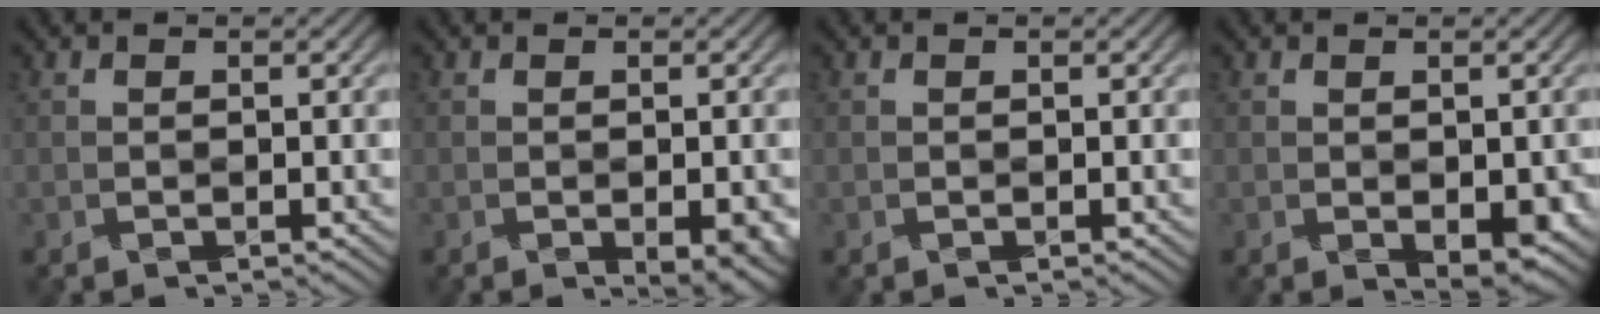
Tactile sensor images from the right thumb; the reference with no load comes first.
{"total": 3.8, "force": [-1.6, 1.8, 2.9], "torque": [-0.040, -0.018, -0.011]}
{"total": 0.0}
{"total": 3.1, "force": [-1.0, 1.6, 2.5], "torque": [-0.041, -0.012, -0.011]}